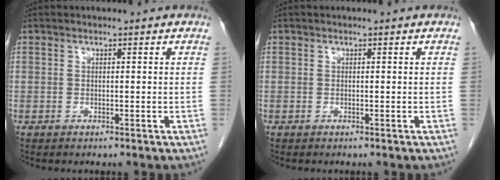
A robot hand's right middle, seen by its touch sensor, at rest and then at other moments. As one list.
[{"total": 0.0}]